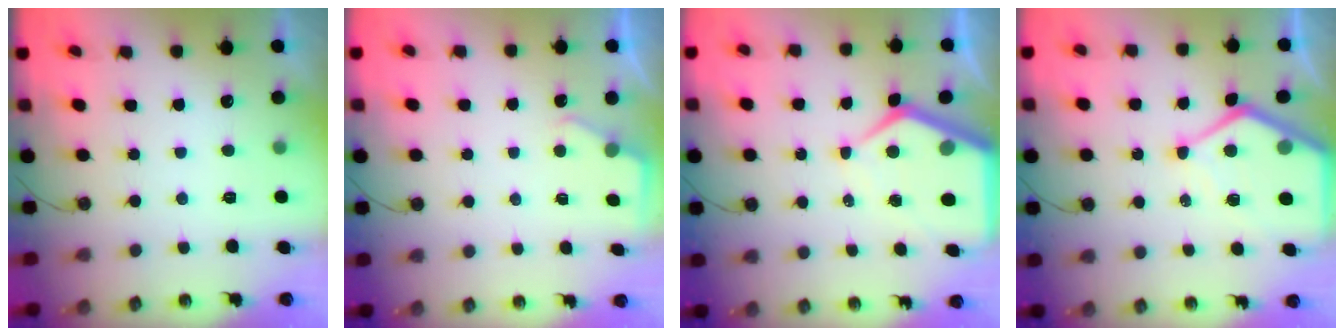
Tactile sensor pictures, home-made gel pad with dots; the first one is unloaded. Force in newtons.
{"total": 2.7, "press": 2.7, "slide": 0.4}
{"total": 10.4, "press": 10.4, "slide": 0.9}
{"total": 12.0, "press": 11.9, "slide": 1.3}